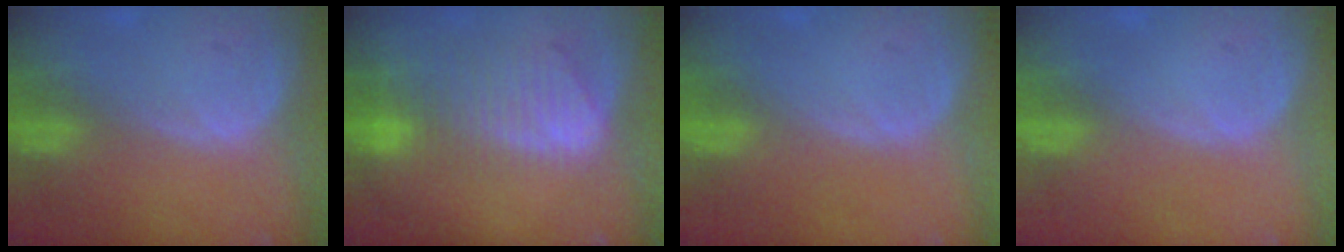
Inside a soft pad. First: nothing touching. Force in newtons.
{"total": 9.2, "press": 8.1, "slide": 4.4}
{"total": 0.0}
{"total": 0.0}